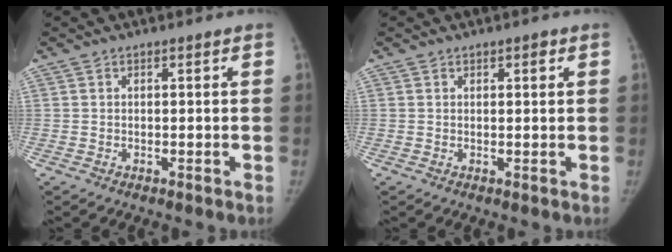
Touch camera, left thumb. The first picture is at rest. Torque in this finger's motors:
{"motor_torque": [-0.13, 0.09, -0.29, 0.23, -0.02]}